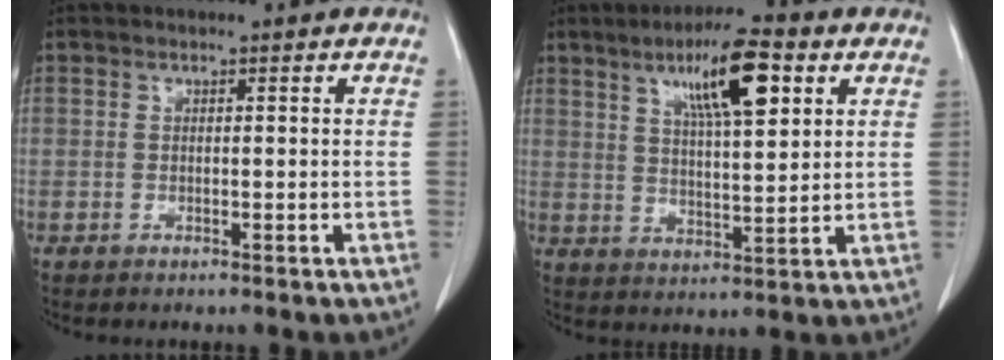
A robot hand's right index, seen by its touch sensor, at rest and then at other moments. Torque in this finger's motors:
{"motor_torque": [0.65, 0.59, 0.29, 0.12]}